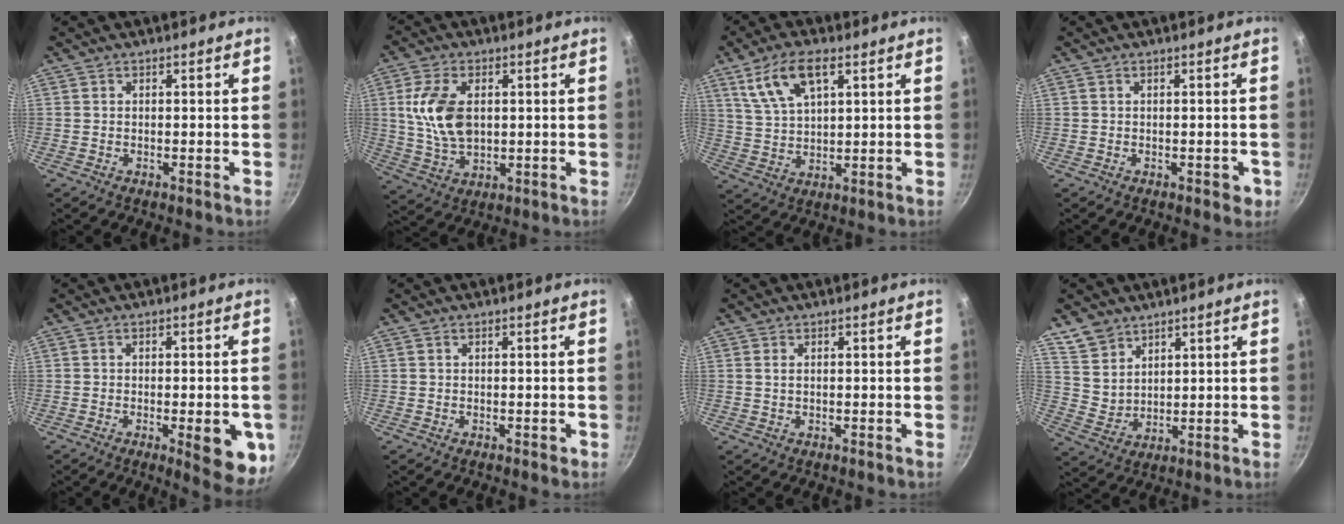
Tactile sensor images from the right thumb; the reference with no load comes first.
{"total": 11.3, "force": [1.8, 6.9, 8.8], "torque": [-0.160, -0.010, 0.038]}
{"total": 10.7, "force": [5.2, 4.9, 7.9], "torque": [-0.145, -0.007, 0.105]}
{"total": 2.7, "force": [-0.6, 1.5, 2.1], "torque": [-0.005, 0.008, -0.005]}
{"total": 10.1, "force": [-2.9, 3.3, 9.1], "torque": [-0.087, 0.005, -0.032]}
{"total": 1.3, "force": [-0.1, 0.8, 1.1], "torque": [-0.007, 0.002, -0.001]}
{"total": 0.9, "force": [0.3, 0.5, 0.7], "torque": [-0.014, 0.001, 0.004]}
{"total": 7.3, "force": [5.1, 4.7, 2.2], "torque": [-0.022, -0.012, 0.113]}